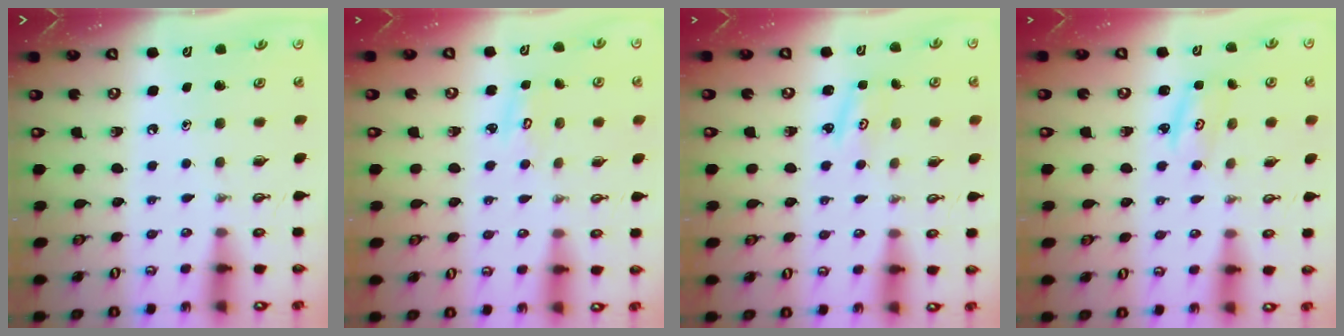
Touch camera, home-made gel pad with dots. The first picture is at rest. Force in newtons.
{"total": 3.2, "press": 3.2, "slide": 0.2}
{"total": 2.1, "press": 2.1, "slide": 0.3}
{"total": 2.7, "press": 2.7, "slide": 0.2}